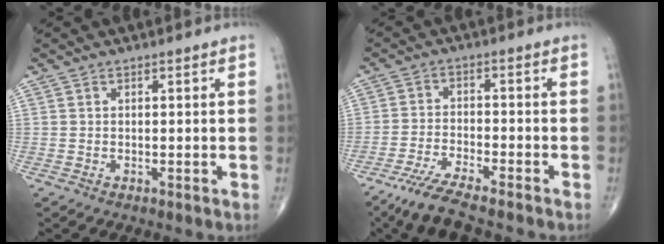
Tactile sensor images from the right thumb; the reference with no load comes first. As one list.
[{"total": 8.1, "force": [-6.5, 1.3, 4.6], "torque": [-0.101, 0.014, -0.123]}]